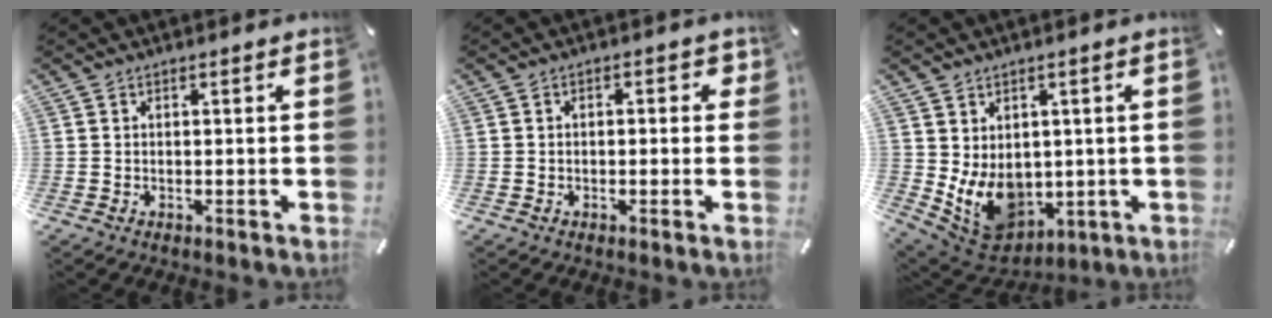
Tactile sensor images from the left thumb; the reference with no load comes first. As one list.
[{"total": 2.0, "force": [-0.7, 1.3, 1.4], "torque": [-0.027, 0.009, -0.015]}, {"total": 10.4, "force": [-0.1, 8.9, 5.4], "torque": [-0.109, -0.022, 0.008]}]